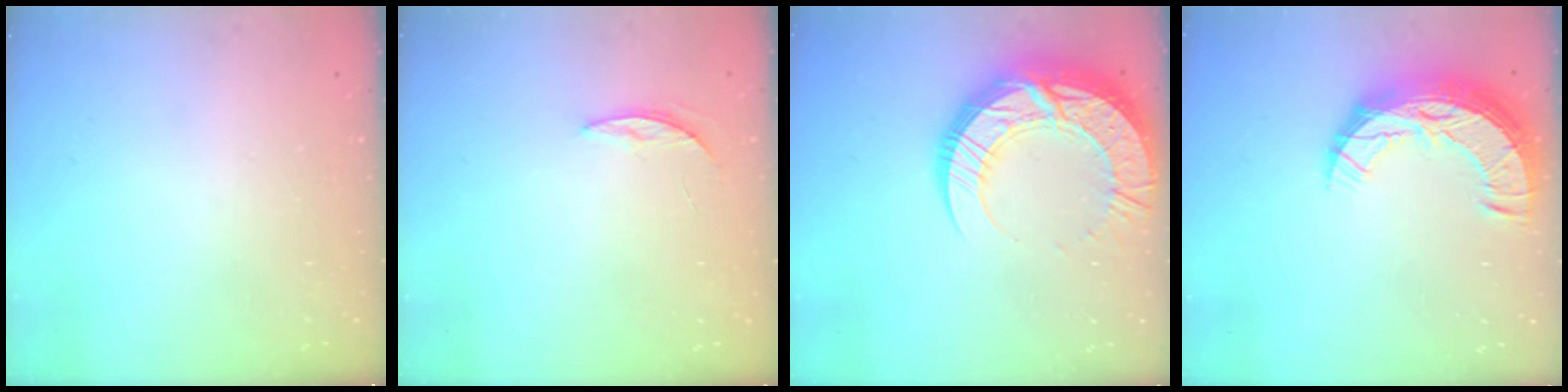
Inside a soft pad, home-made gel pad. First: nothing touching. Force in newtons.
{"total": 4.5, "press": 4.4, "slide": 0.4}
{"total": 22.5, "press": 22.4, "slide": 1.8}
{"total": 13.4, "press": 13.4, "slide": 0.9}